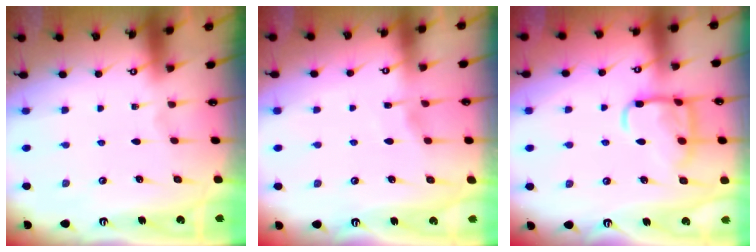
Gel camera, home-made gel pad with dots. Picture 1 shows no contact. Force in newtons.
{"total": 3.5, "press": 3.5, "slide": 0.4}
{"total": 12.0, "press": 12.0, "slide": 1.0}